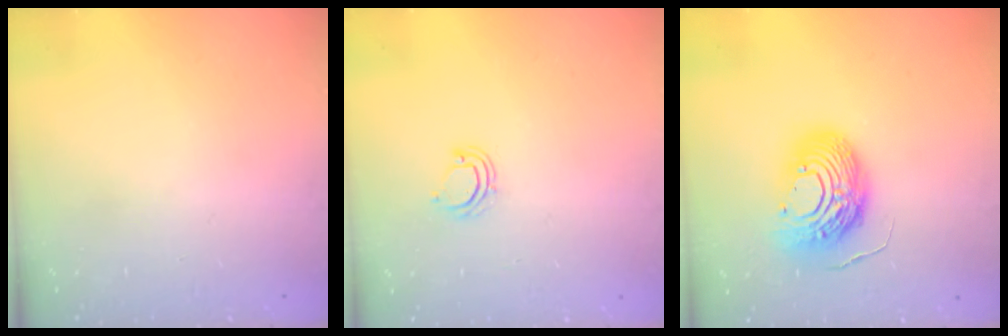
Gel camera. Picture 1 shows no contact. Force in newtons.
{"total": 4.8, "press": 4.8, "slide": 0.4}
{"total": 13.8, "press": 13.8, "slide": 1.1}